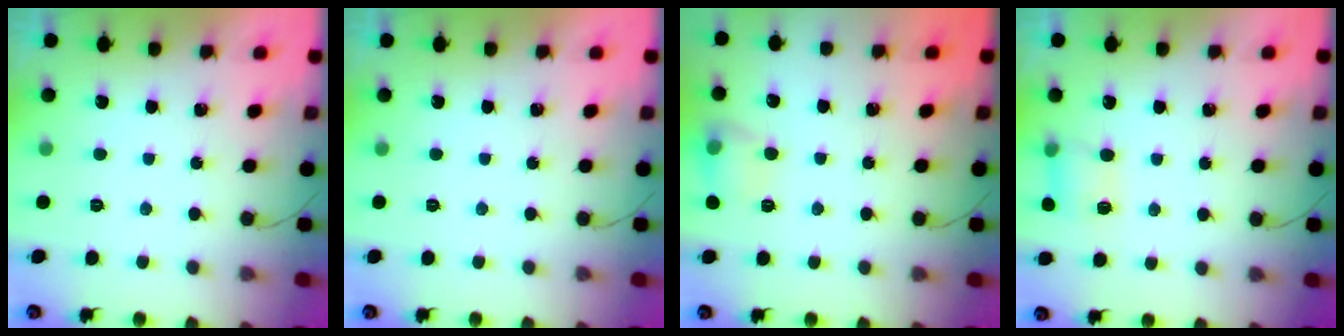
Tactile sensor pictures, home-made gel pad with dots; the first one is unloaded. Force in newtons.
{"total": 0.0}
{"total": 8.9, "press": 8.9, "slide": 0.7}
{"total": 4.3, "press": 4.2, "slide": 0.6}